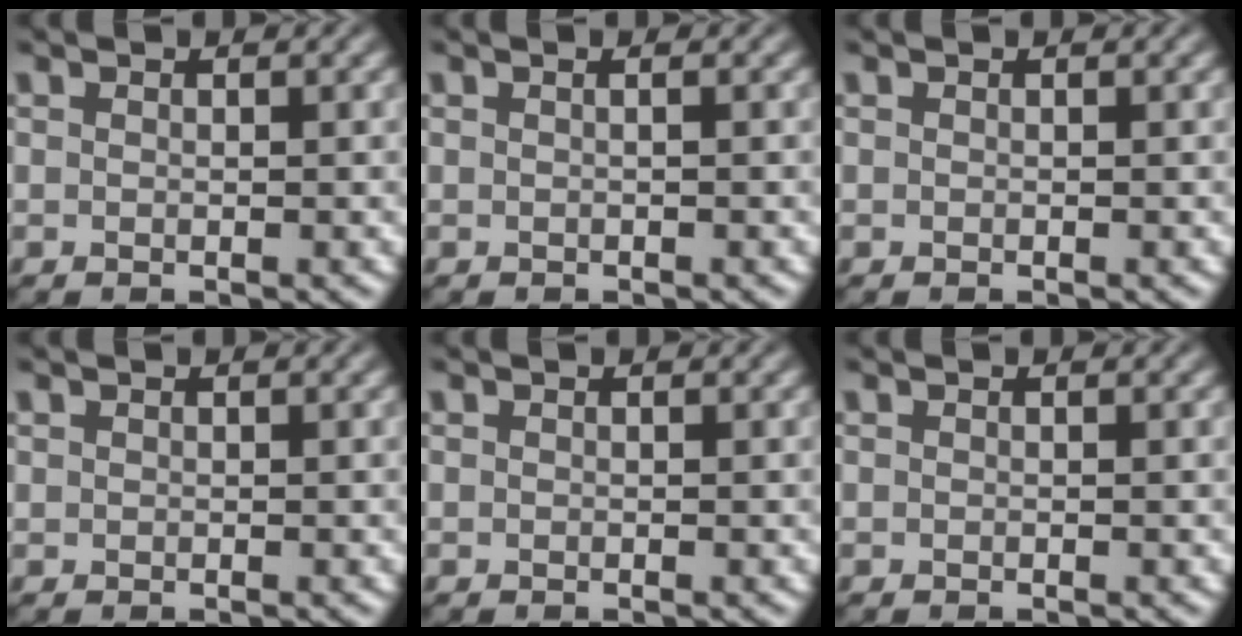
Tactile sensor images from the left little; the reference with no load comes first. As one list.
[{"total": 0.9, "force": [0.2, 0.4, 0.8], "torque": [-0.009, 0.002, -0.006]}, {"total": 0.0}, {"total": 0.0}, {"total": 0.0}, {"total": 0.0}]